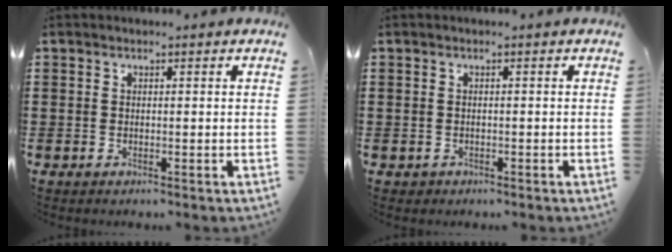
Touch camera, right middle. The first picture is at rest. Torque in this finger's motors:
{"motor_torque": [0.08, -0.01, 0.02, 0.00]}